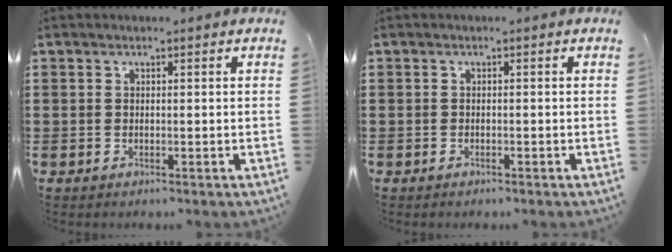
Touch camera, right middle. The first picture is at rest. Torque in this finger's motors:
{"motor_torque": [-0.21, 0.20, -0.13, -0.04]}